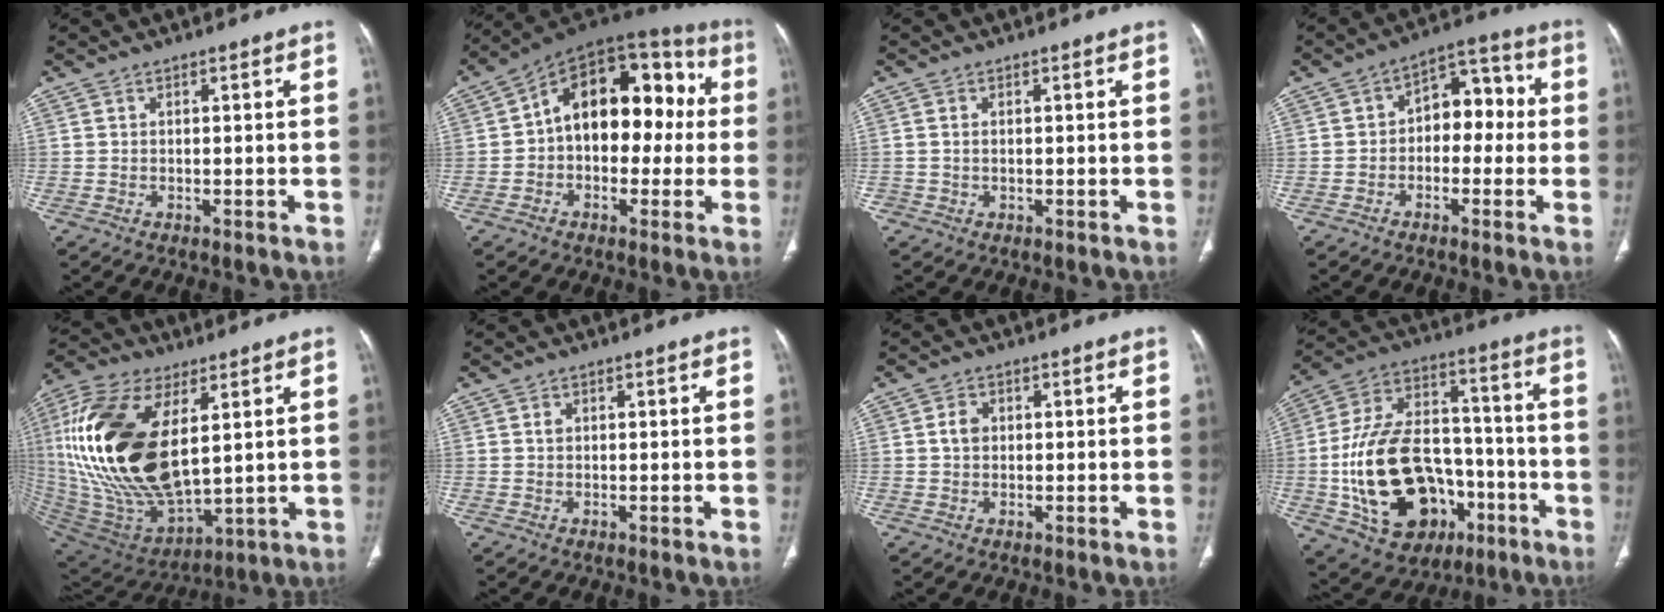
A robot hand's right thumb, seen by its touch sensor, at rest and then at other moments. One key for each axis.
{"total": 18.5, "fx": 0.8, "fy": 11.9, "fz": 14.1, "tx": -0.159, "ty": 0.057, "tz": 0.000}
{"total": 0.8, "fx": -0.1, "fy": 0.7, "fz": 0.5, "tx": -0.007, "ty": 0.001, "tz": -0.001}
{"total": 9.3, "fx": -0.5, "fy": 6.3, "fz": 6.8, "tx": -0.055, "ty": 0.041, "tz": -0.023}
{"total": 29.1, "fx": 6.1, "fy": 14.8, "fz": 24.4, "tx": -0.516, "ty": -0.025, "tz": 0.124}
{"total": 0.8, "fx": 0.2, "fy": 0.6, "fz": 0.4, "tx": -0.008, "ty": 0.002, "tz": 0.004}
{"total": 2.7, "fx": 0.4, "fy": 2.1, "fz": 1.6, "tx": -0.023, "ty": 0.005, "tz": 0.006}
{"total": 26.2, "fx": -7.1, "fy": 17.5, "fz": 18.1, "tx": -0.313, "ty": 0.044, "tz": -0.093}